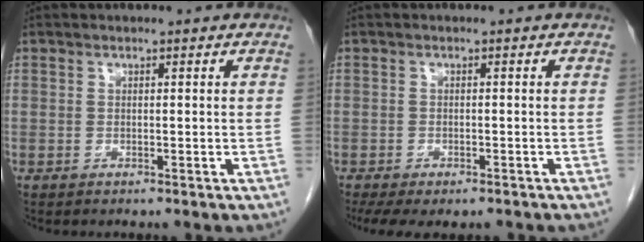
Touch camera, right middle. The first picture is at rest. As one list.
[{"total": 8.3, "force": [-6.3, 3.4, 4.2], "torque": [-0.073, -0.008, -0.088]}]